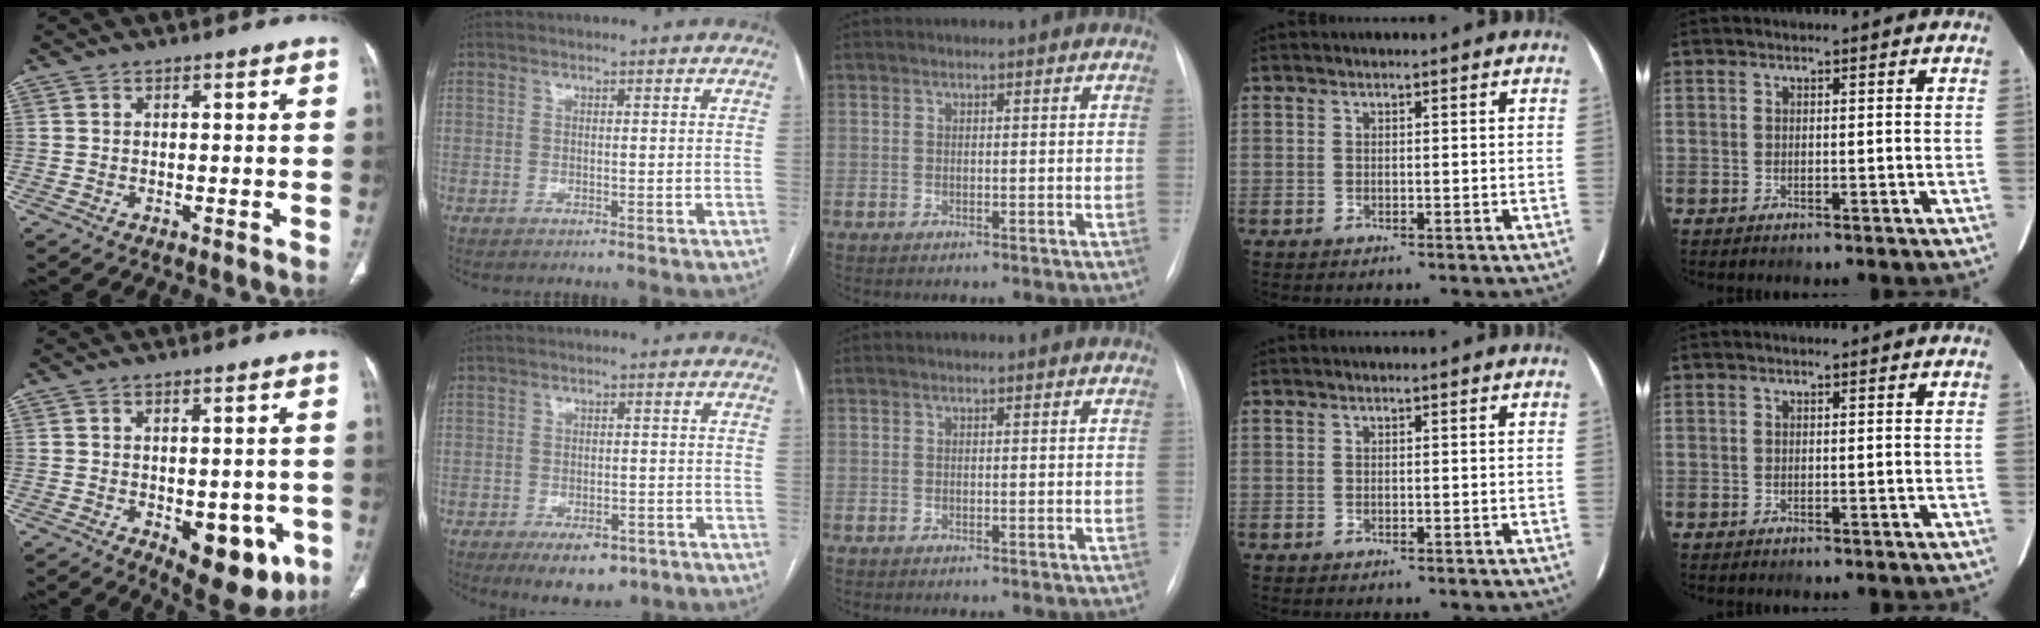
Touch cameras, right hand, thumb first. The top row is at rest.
{"thumb": {"total": 12.1, "force": [-4.0, 6.4, 9.4], "torque": [-0.088, 0.001, -0.036]}, "index": {"total": 7.0, "force": [-4.5, 3.5, 4.0], "torque": [-0.054, 0.000, -0.061]}}